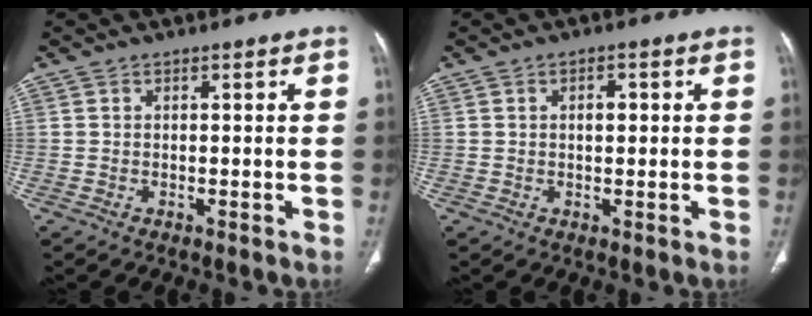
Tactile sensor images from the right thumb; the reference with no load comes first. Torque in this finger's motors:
{"motor_torque": [0.31, -0.35, 0.21, 0.44, 0.07]}